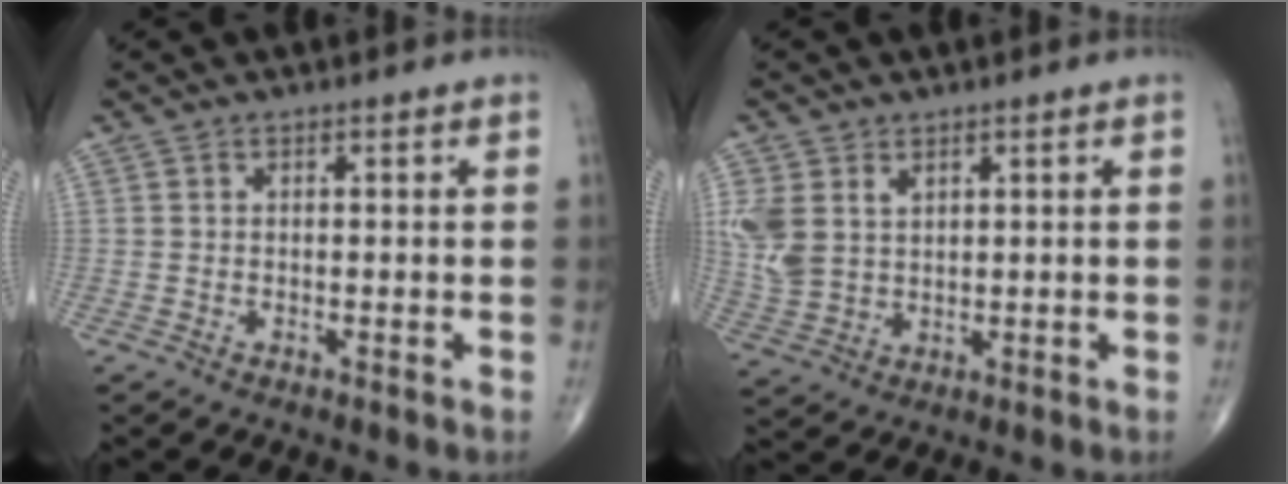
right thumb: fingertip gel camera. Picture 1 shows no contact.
{"total": 7.8, "force": [2.5, 5.6, 4.9], "torque": [-0.104, -0.005, 0.063]}